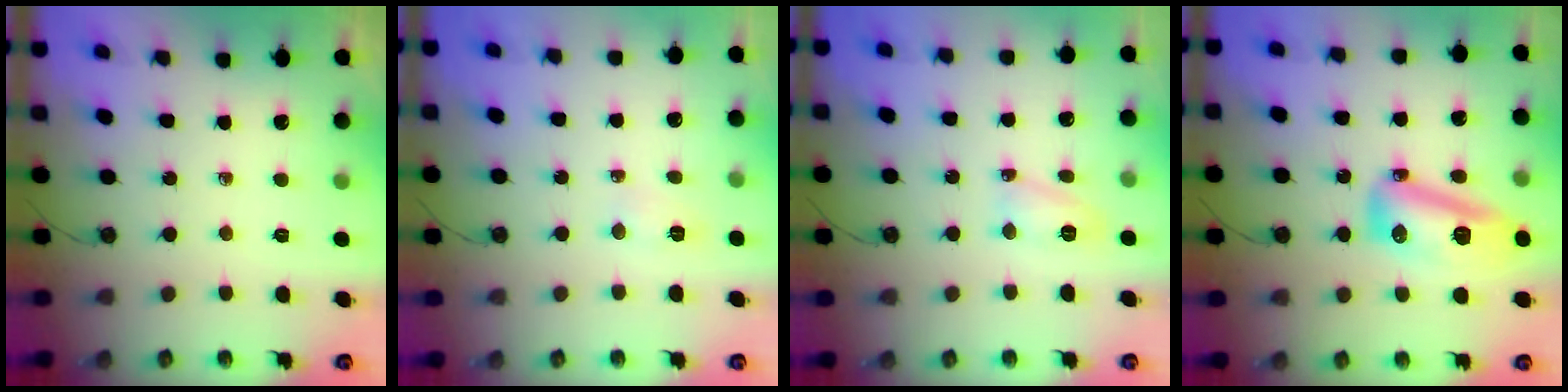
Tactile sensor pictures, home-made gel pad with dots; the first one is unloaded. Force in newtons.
{"total": 4.8, "press": 4.7, "slide": 0.7}
{"total": 7.5, "press": 7.5, "slide": 0.7}
{"total": 14.4, "press": 14.0, "slide": 3.4}